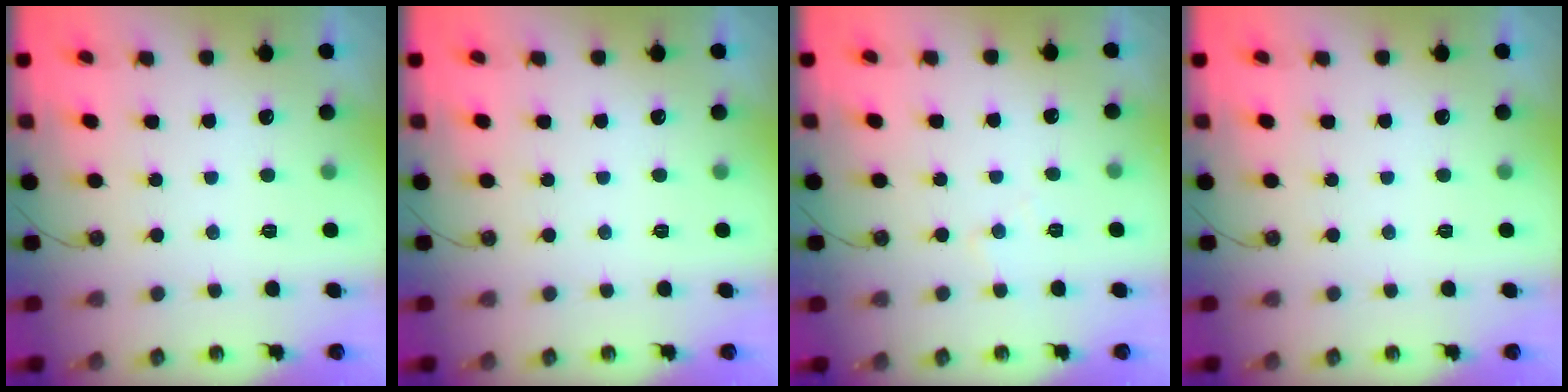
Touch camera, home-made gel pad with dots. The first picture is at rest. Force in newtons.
{"total": 0.0}
{"total": 4.7, "press": 4.7, "slide": 0.7}
{"total": 0.0}